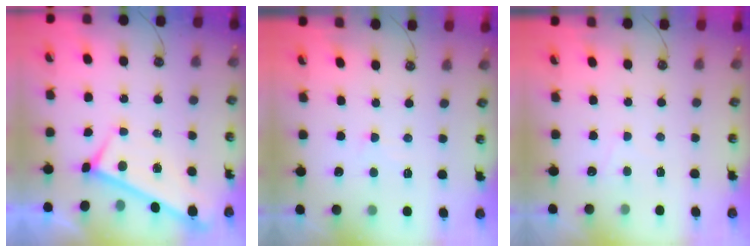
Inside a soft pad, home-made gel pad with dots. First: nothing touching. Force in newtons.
{"total": 0.7, "press": 0.5, "slide": 0.5}
{"total": 2.2, "press": 2.2, "slide": 0.3}